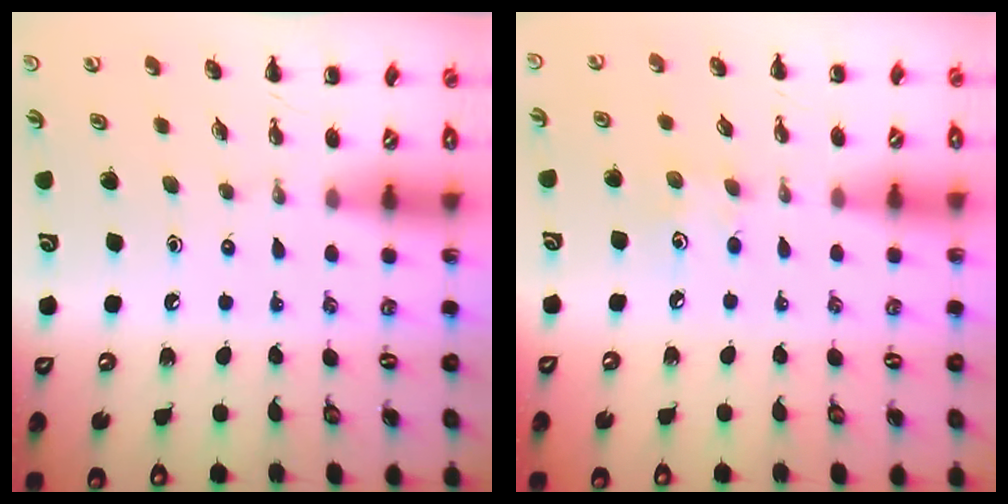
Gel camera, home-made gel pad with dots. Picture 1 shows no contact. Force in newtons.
{"total": 6.2, "press": 6.1, "slide": 1.3}